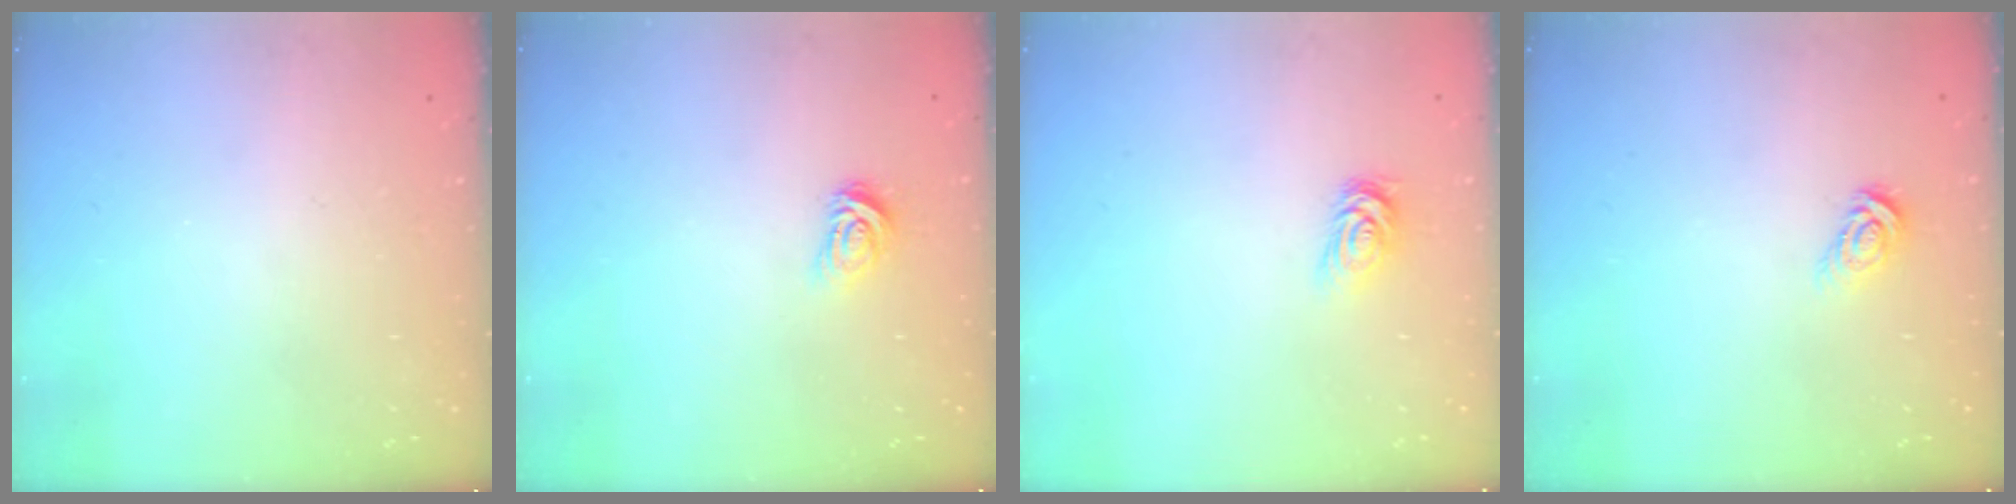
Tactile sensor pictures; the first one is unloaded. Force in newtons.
{"total": 3.6, "press": 3.6, "slide": 0.4}
{"total": 3.4, "press": 3.4, "slide": 0.5}
{"total": 5.9, "press": 5.9, "slide": 0.4}